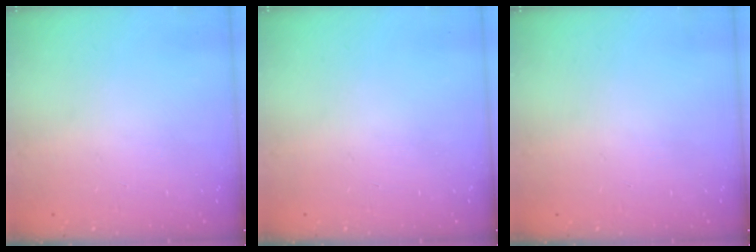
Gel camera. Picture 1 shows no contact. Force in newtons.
{"total": 0.0}
{"total": 0.0}